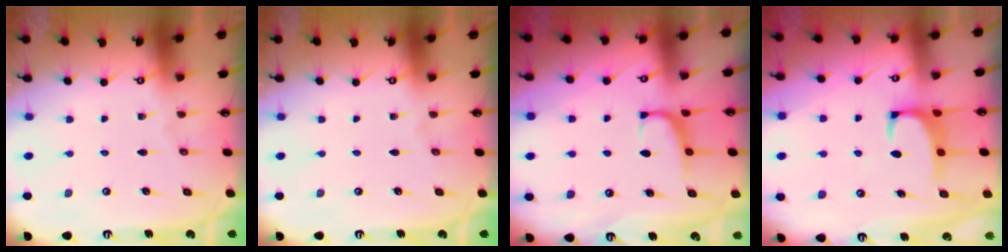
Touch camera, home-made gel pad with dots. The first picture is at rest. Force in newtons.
{"total": 0.0}
{"total": 0.7, "press": 0.0, "slide": 0.7}
{"total": 2.0, "press": 1.7, "slide": 1.0}